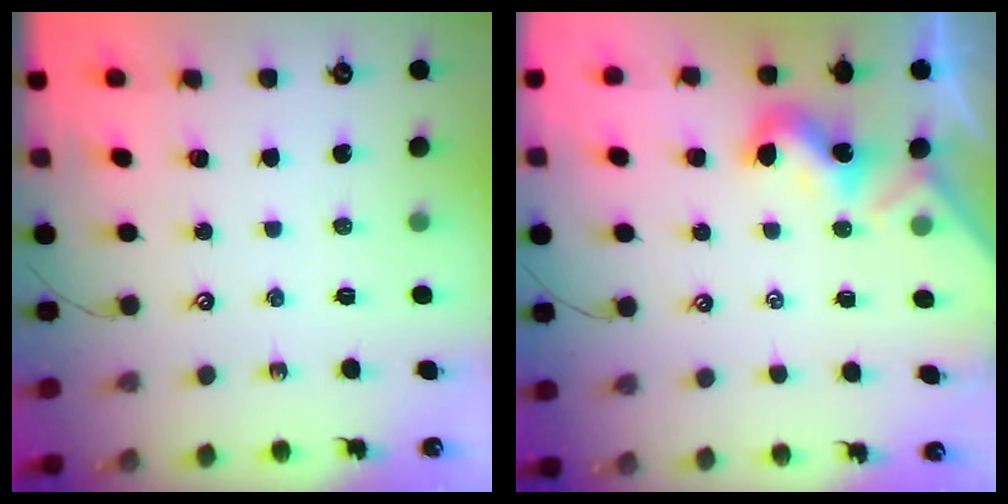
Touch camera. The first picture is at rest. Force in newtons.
{"total": 2.0, "press": 1.9, "slide": 0.5}